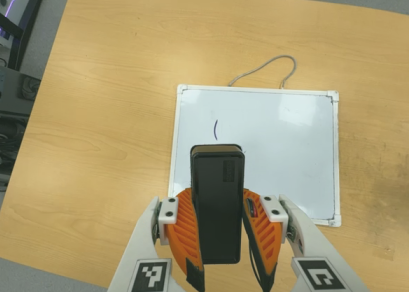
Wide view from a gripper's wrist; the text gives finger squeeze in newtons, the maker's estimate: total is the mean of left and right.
{"total": 8.1, "left": 7.1, "right": 9.2}